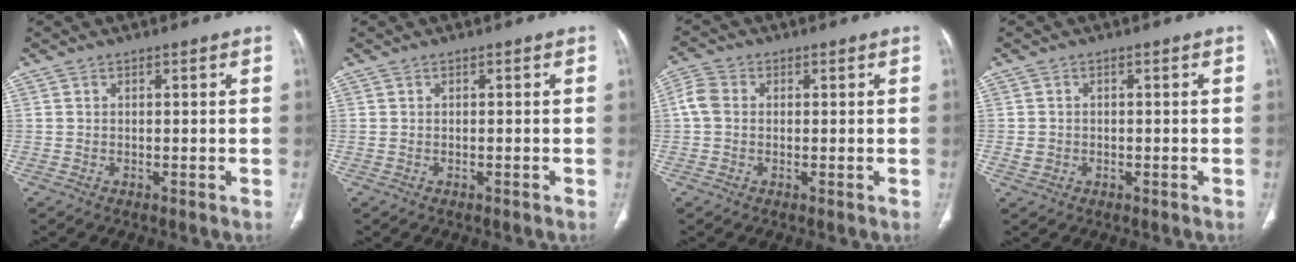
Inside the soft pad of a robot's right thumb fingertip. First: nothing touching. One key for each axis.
{"total": 0.0}
{"total": 4.0, "fx": 0.2, "fy": 3.2, "fz": 2.3, "tx": -0.052, "ty": 0.013, "tz": -0.003}
{"total": 1.9, "fx": -0.5, "fy": 1.7, "fz": 0.8, "tx": -0.012, "ty": 0.006, "tz": -0.003}